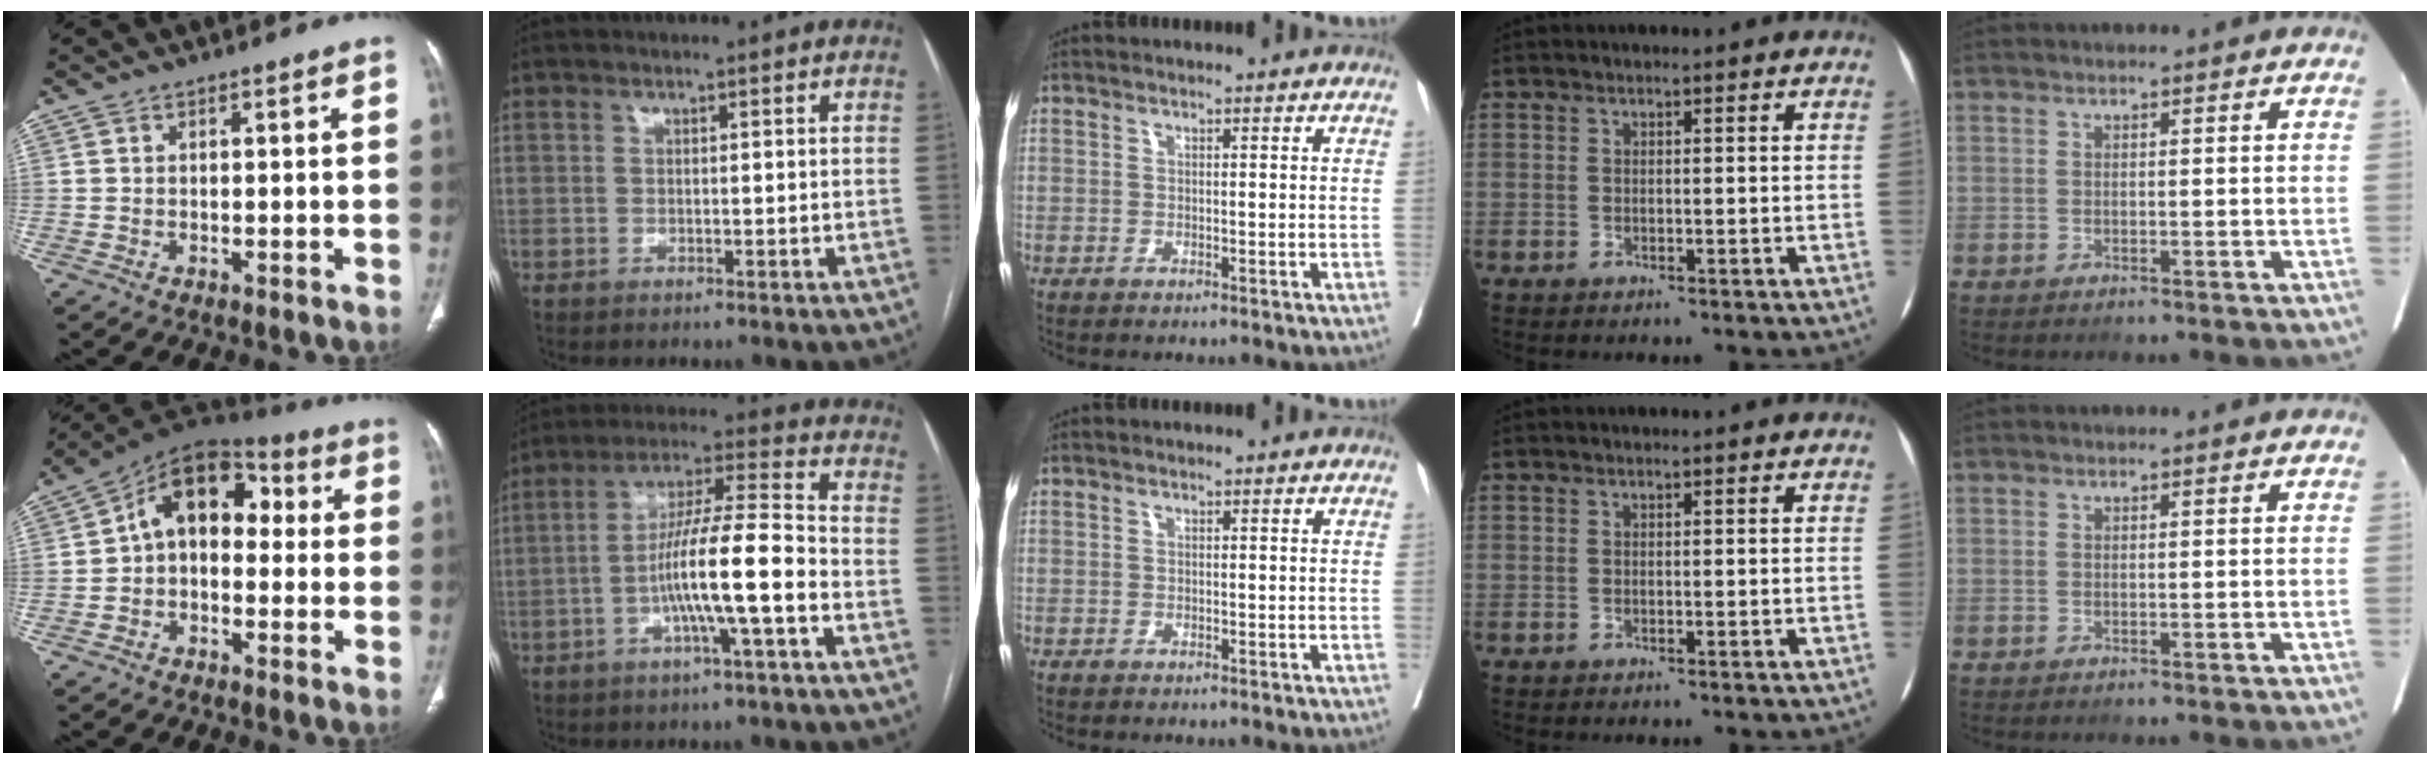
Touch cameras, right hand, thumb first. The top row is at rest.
{"thumb": {"total": 12.4, "force": [0.6, 8.6, 9.0], "torque": [-0.098, 0.045, -0.010]}, "index": {"total": 12.5, "force": [-4.0, 0.4, 11.8], "torque": [-0.213, 0.013, -0.073]}}